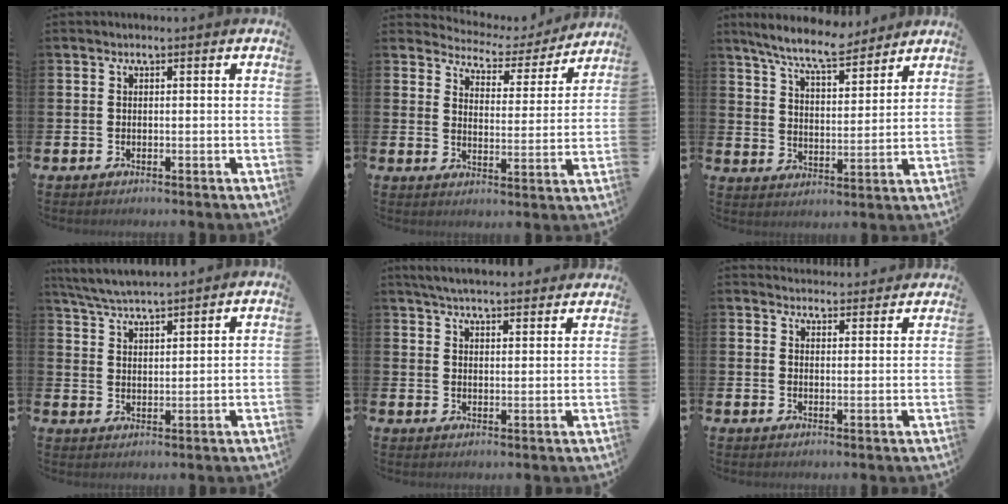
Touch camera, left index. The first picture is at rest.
{"total": 4.1, "force": [3.8, 1.4, 0.3], "torque": [-0.026, -0.038, 0.057]}
{"total": 8.4, "force": [7.7, 1.2, 3.1], "torque": [-0.088, -0.032, 0.139]}
{"total": 5.5, "force": [5.4, 0.2, 1.0], "torque": [-0.041, -0.024, 0.098]}
{"total": 5.3, "force": [5.2, 0.4, 0.9], "torque": [-0.029, -0.026, 0.094]}
{"total": 3.8, "force": [3.7, 0.7, -0.1], "torque": [0.004, -0.024, 0.067]}